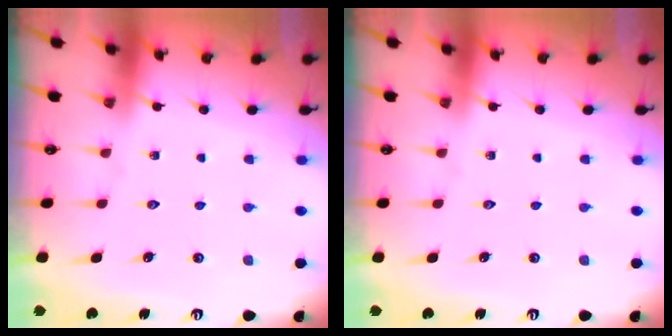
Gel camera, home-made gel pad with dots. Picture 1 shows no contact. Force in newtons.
{"total": 0.0}